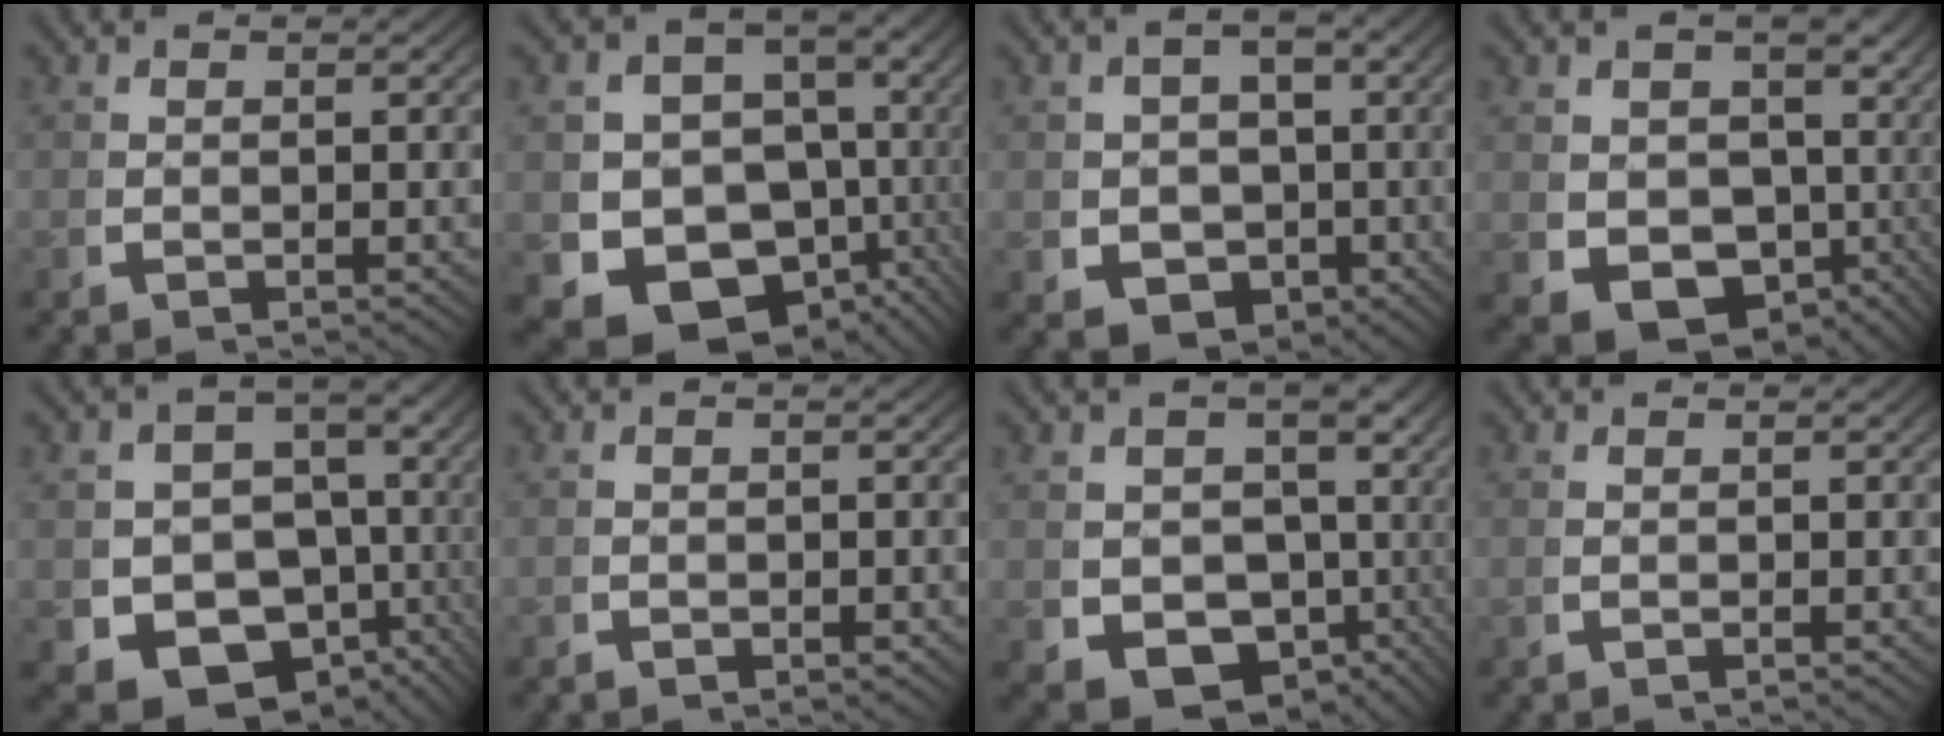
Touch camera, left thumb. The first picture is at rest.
{"total": 17.6, "force": [-2.5, 14.2, 10.1], "torque": [-0.221, -0.082, -0.027]}
{"total": 8.2, "force": [-2.6, 6.7, 4.0], "torque": [-0.076, -0.040, -0.023]}
{"total": 14.0, "force": [-2.1, 10.6, 9.0], "torque": [-0.191, -0.084, 0.001]}
{"total": 16.1, "force": [-4.3, 12.8, 8.7], "torque": [-0.179, -0.087, -0.049]}
{"total": 0.5, "force": [-0.4, 0.3, 0.2], "torque": [-0.001, -0.002, -0.009]}
{"total": 15.3, "force": [-3.0, 11.9, 9.2], "torque": [-0.187, -0.088, -0.017]}
{"total": 0.0}